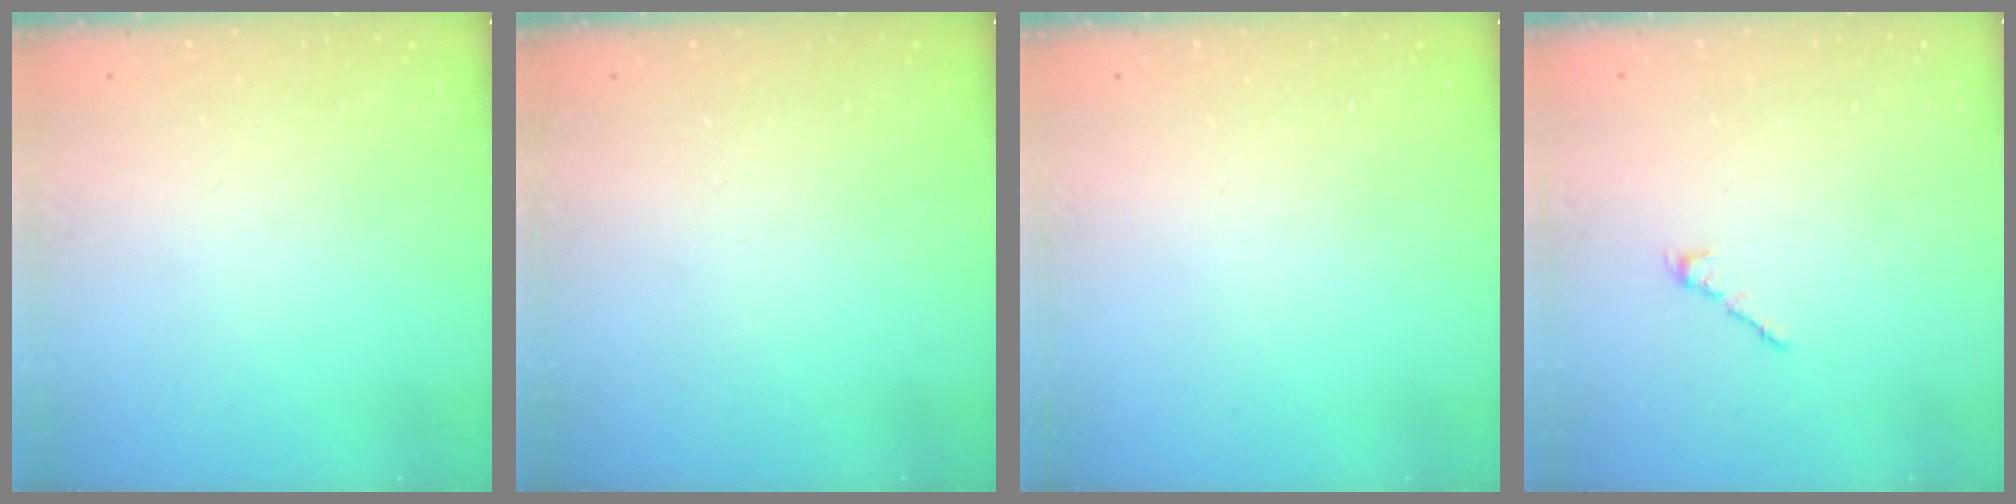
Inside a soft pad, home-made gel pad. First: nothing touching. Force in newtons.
{"total": 0.0}
{"total": 0.0}
{"total": 1.7, "press": 1.5, "slide": 0.6}